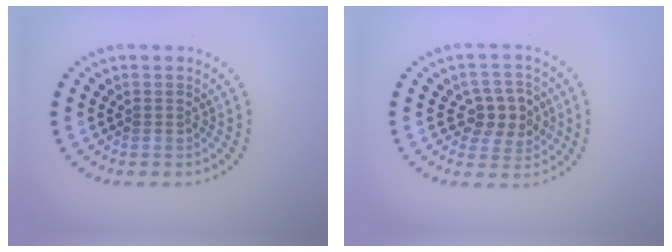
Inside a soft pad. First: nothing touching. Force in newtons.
{"total": 3.5, "press": 3.4, "slide": 1.0}